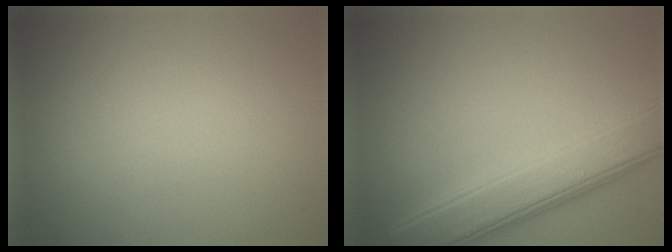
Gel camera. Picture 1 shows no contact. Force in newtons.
{"total": 6.6, "press": 6.6, "slide": 0.2}